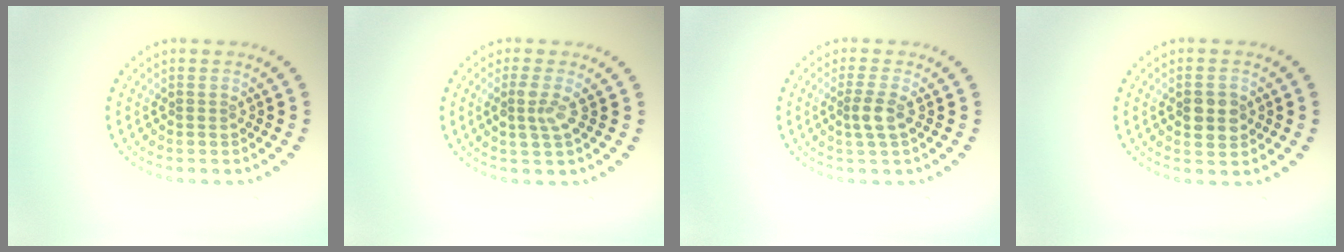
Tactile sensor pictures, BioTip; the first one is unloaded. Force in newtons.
{"total": 2.0, "press": 1.7, "slide": 0.9}
{"total": 1.8, "press": 1.5, "slide": 1.0}
{"total": 2.5, "press": 2.4, "slide": 0.2}